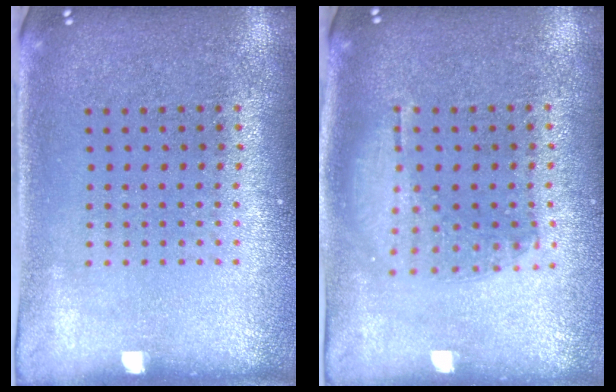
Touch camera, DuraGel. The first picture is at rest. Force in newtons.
{"total": 1.2, "press": 1.1, "slide": 0.5}